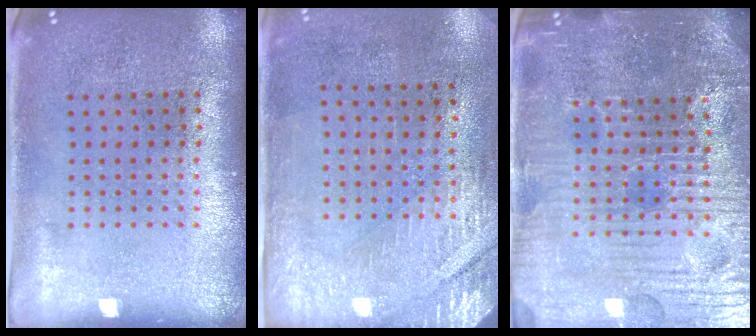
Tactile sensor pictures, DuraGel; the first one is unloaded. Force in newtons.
{"total": 2.8, "press": 2.4, "slide": 1.4}
{"total": 5.6, "press": 5.3, "slide": 1.8}